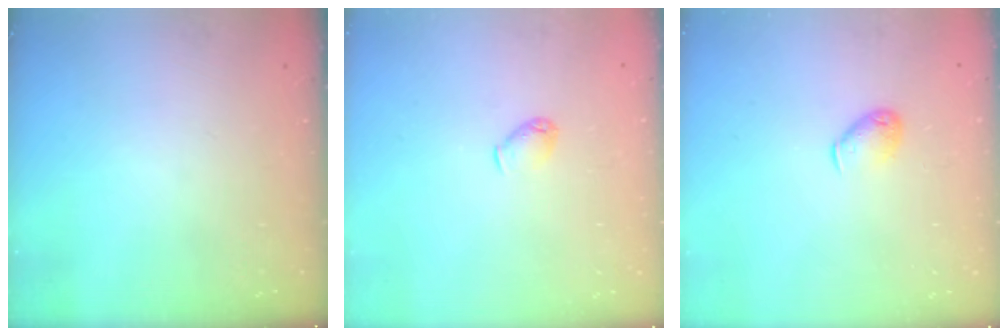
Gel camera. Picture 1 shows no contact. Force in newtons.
{"total": 3.9, "press": 3.8, "slide": 0.7}
{"total": 5.6, "press": 5.5, "slide": 0.9}